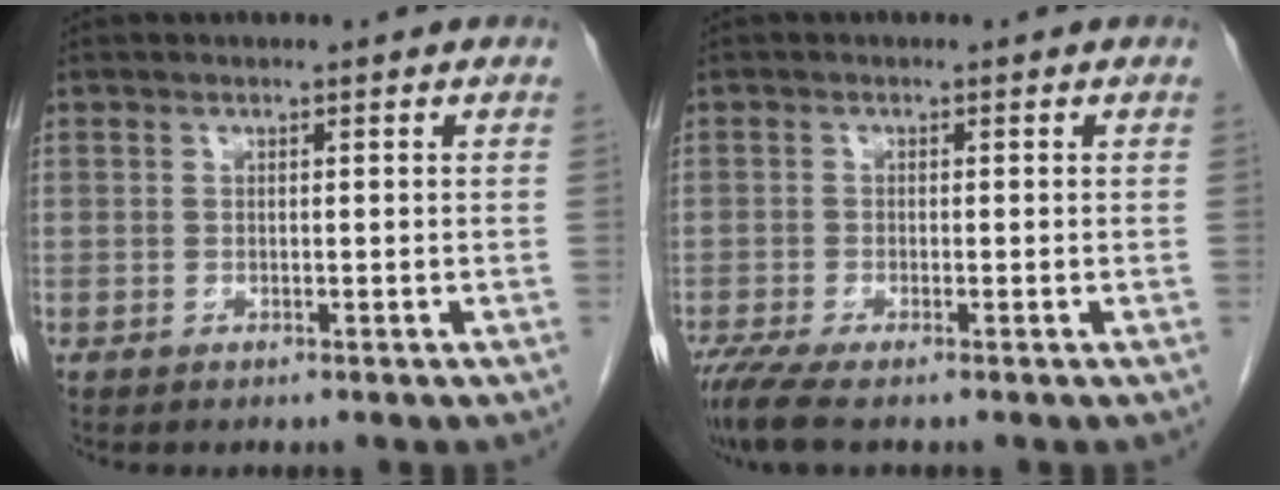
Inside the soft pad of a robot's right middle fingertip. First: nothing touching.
{"total": 4.2, "force": [-3.2, 0.3, 2.8], "torque": [-0.057, -0.013, -0.062]}